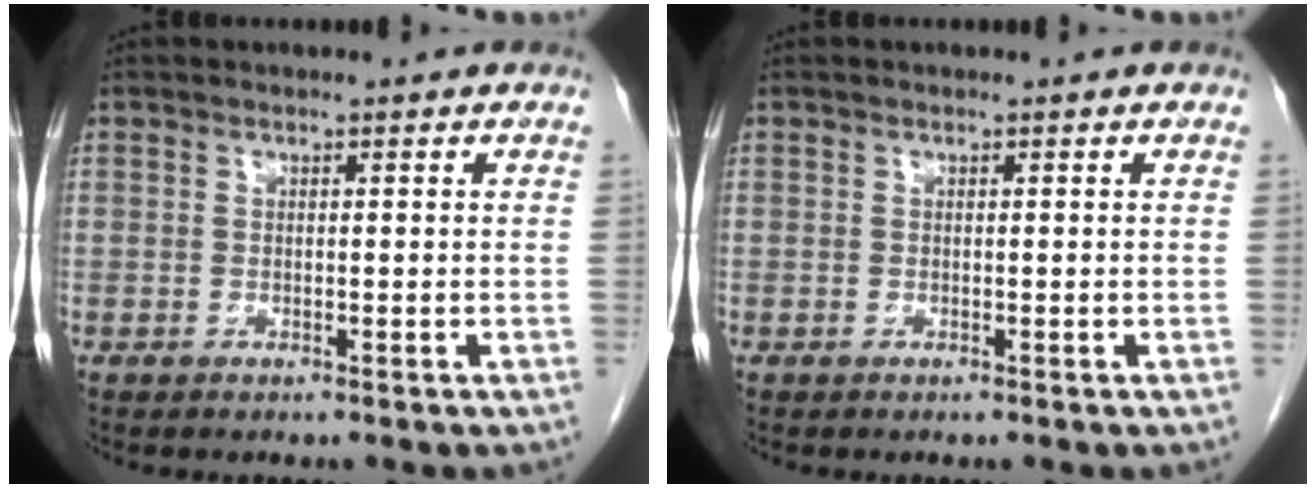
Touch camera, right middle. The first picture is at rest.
{"total": 0.0}